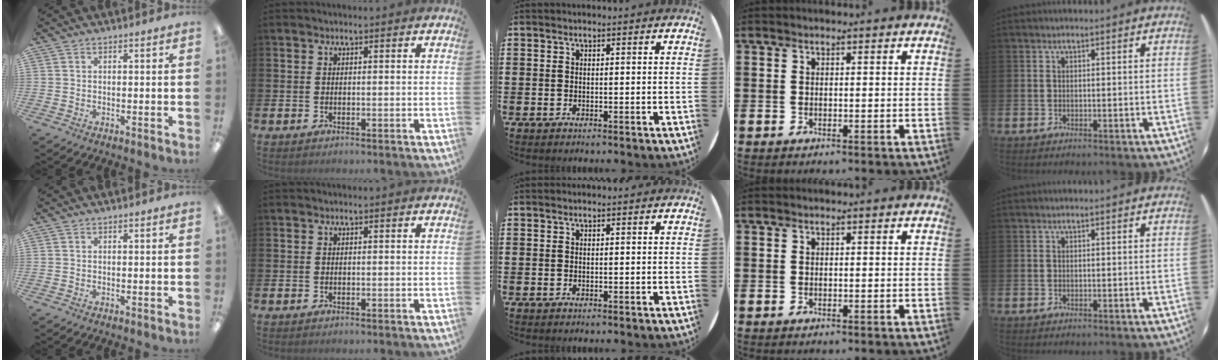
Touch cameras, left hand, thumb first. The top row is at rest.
{}